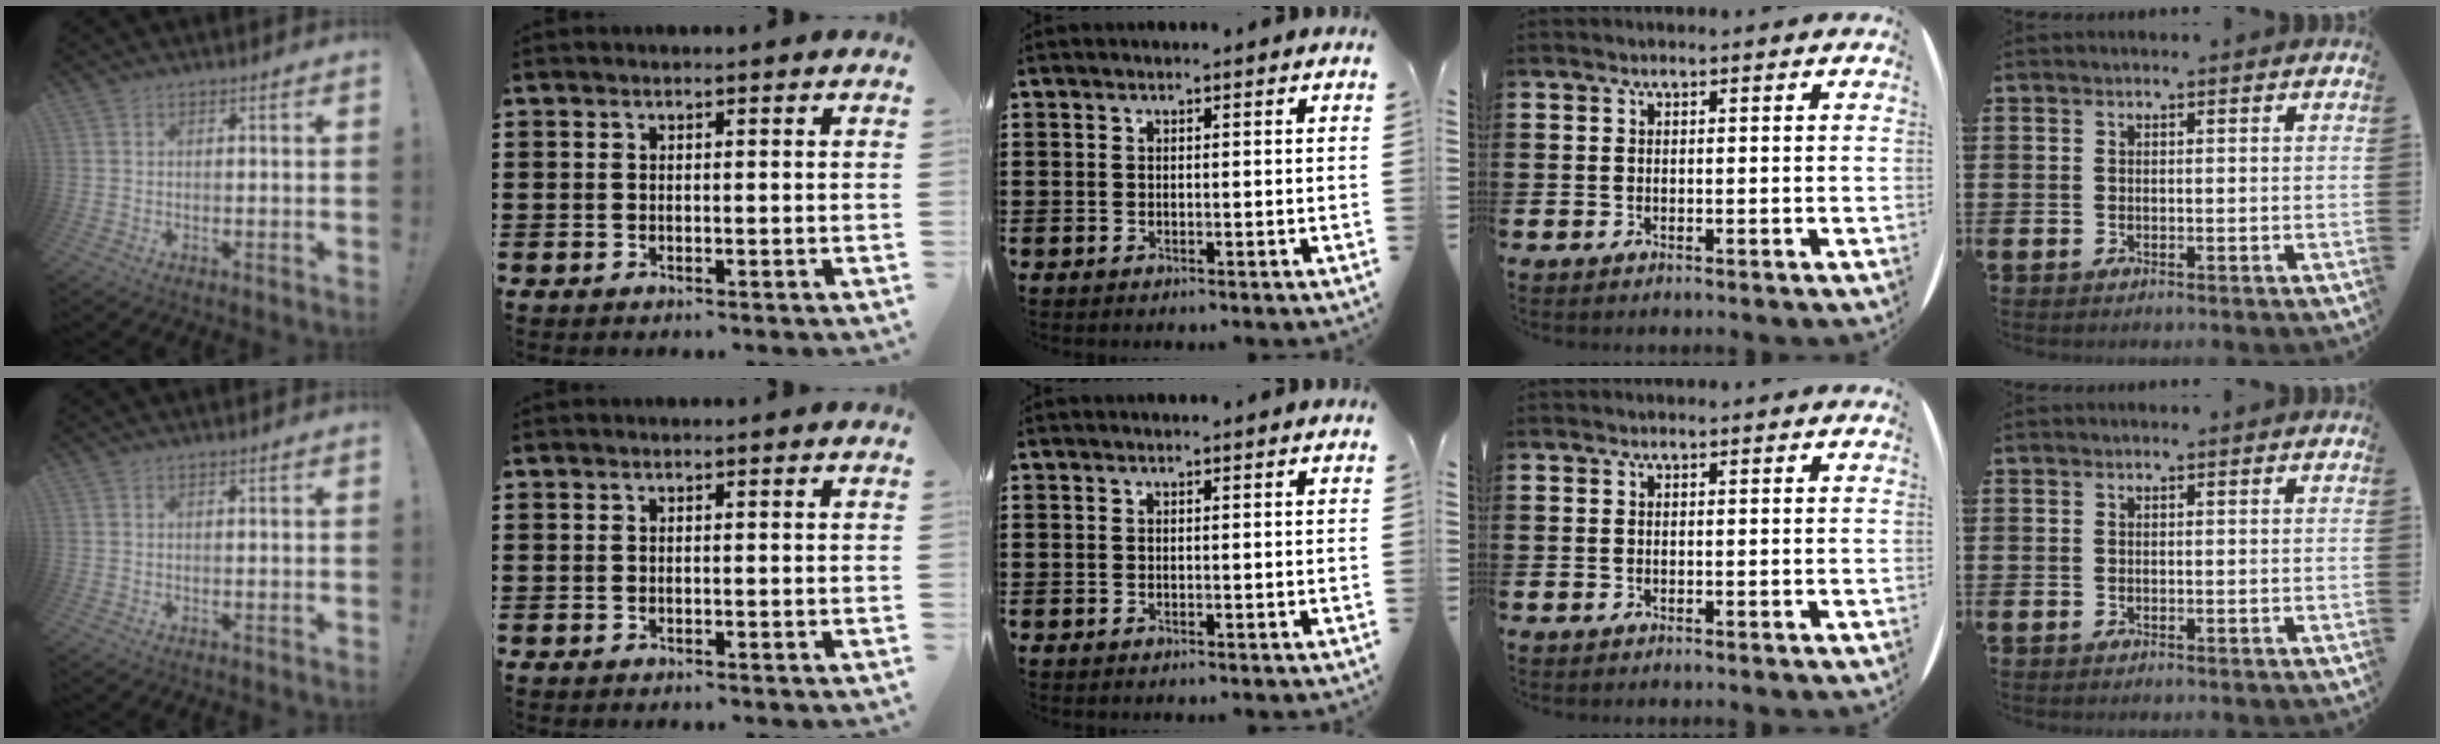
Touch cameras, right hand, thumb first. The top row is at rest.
{}